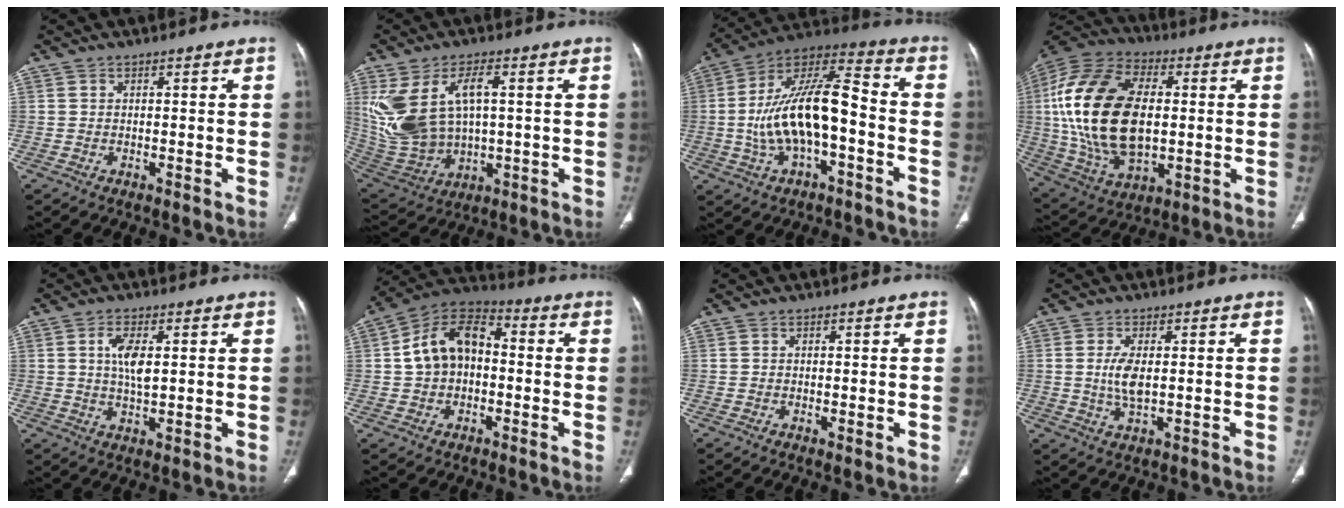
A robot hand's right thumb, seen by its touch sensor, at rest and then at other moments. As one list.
[{"total": 17.3, "force": [3.3, 9.9, 13.8], "torque": [-0.292, -0.004, 0.089]}, {"total": 18.3, "force": [-3.1, 7.7, 16.4], "torque": [-0.302, 0.049, -0.056]}, {"total": 26.2, "force": [1.5, 15.3, 21.2], "torque": [-0.419, -0.004, 0.031]}, {"total": 6.0, "force": [1.3, 2.4, 5.3], "torque": [-0.099, -0.010, 0.023]}, {"total": 12.5, "force": [0.3, 8.7, 8.9], "torque": [-0.137, 0.035, -0.010]}, {"total": 0.8, "force": [-0.1, 0.2, 0.7], "torque": [-0.013, -0.006, -0.002]}, {"total": 5.0, "force": [0.3, 2.2, 4.5], "torque": [-0.099, -0.007, 0.010]}]